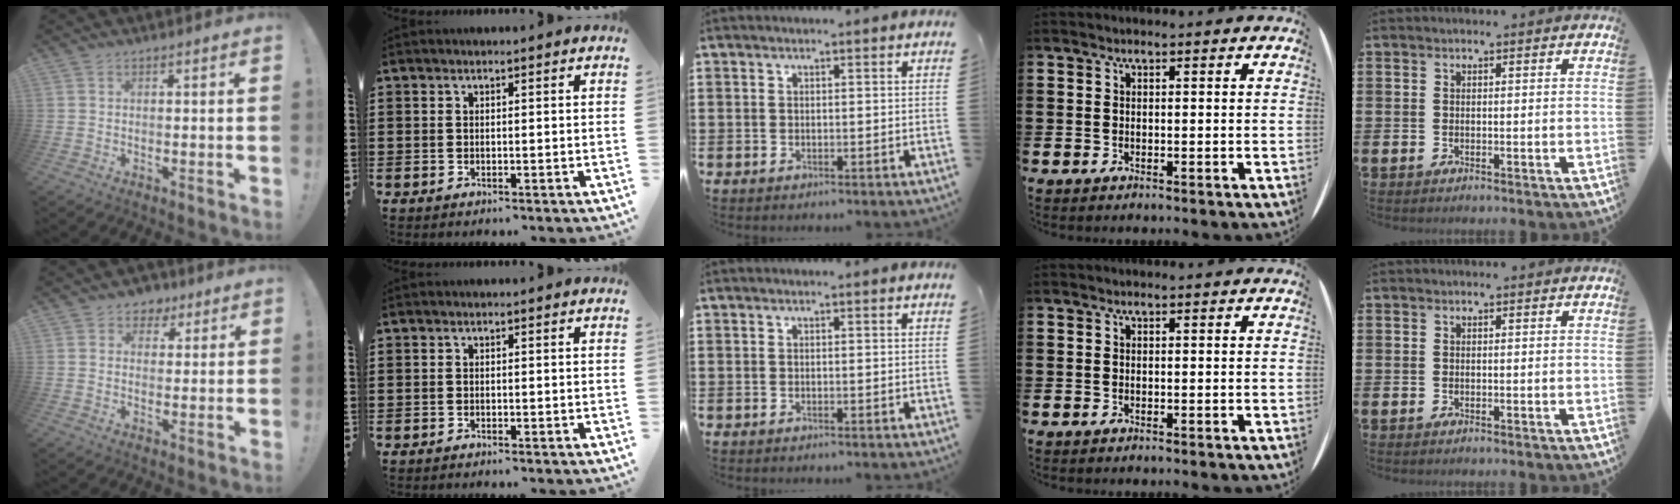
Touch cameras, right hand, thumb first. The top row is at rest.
{"thumb": {"total": 5.2, "force": [2.5, 4.3, 1.2], "torque": [-0.006, -0.016, 0.047]}, "index": {"total": 0.5, "force": [-0.5, -0.1, 0.1], "torque": [-0.003, -0.004, -0.010]}}